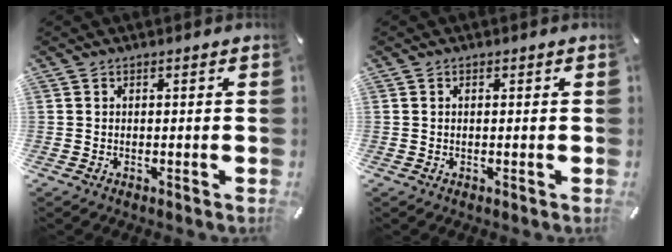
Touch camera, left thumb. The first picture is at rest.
{"total": 0.6, "force": [0.1, 0.4, 0.5], "torque": [-0.010, 0.002, 0.001]}